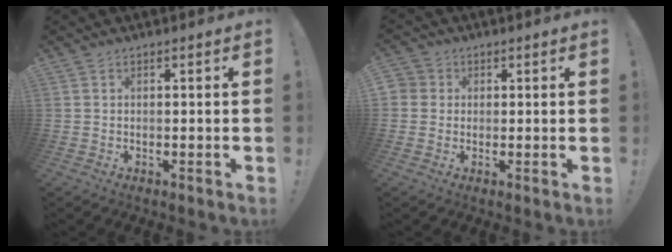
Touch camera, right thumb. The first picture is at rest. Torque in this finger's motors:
{"motor_torque": [0.09, 0.14, 0.47, 0.43, 0.16]}